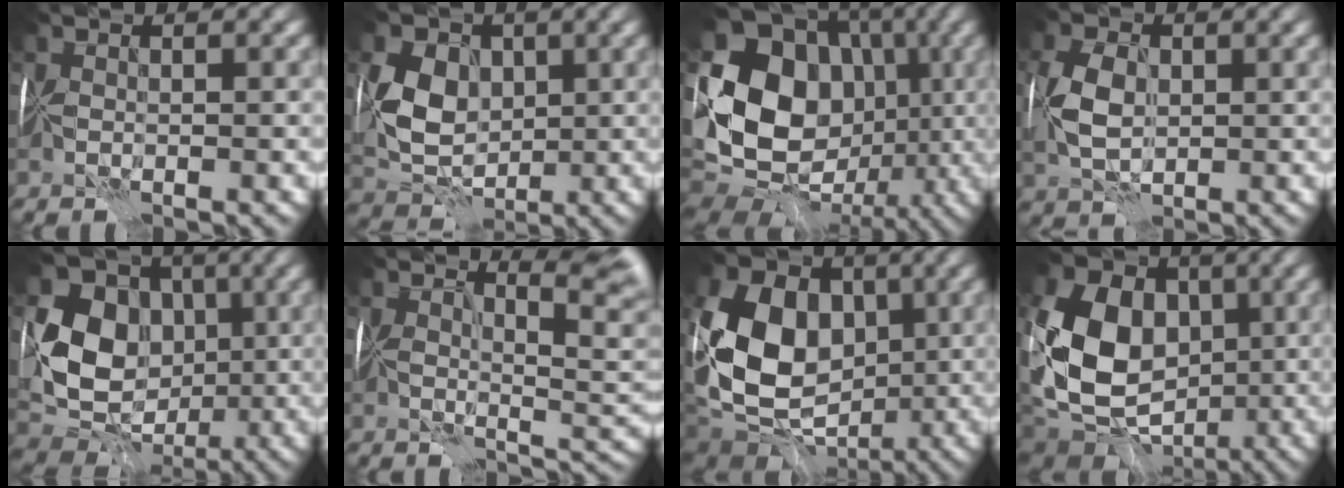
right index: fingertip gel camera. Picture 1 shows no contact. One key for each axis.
{"total": 4.3, "fx": 0.3, "fy": 3.3, "fz": 2.8, "tx": -0.060, "ty": -0.012, "tz": 0.004}
{"total": 14.4, "fx": -0.4, "fy": 11.7, "fz": 8.4, "tx": -0.152, "ty": -0.014, "tz": -0.006}
{"total": 3.5, "fx": -0.5, "fy": 2.2, "fz": 2.7, "tx": -0.069, "ty": -0.004, "tz": -0.010}
{"total": 8.2, "fx": -0.3, "fy": 6.7, "fz": 4.6, "tx": -0.086, "ty": -0.023, "tz": -0.010}
{"total": 6.2, "fx": 3.5, "fy": 1.0, "fz": 5.1, "tx": -0.028, "ty": 0.011, "tz": 0.042}
{"total": 10.9, "fx": -0.9, "fy": 8.3, "fz": 7.1, "tx": -0.131, "ty": -0.014, "tz": -0.032}
{"total": 11.1, "fx": -1.2, "fy": 8.5, "fz": 7.1, "tx": -0.143, "ty": -0.013, "tz": -0.037}